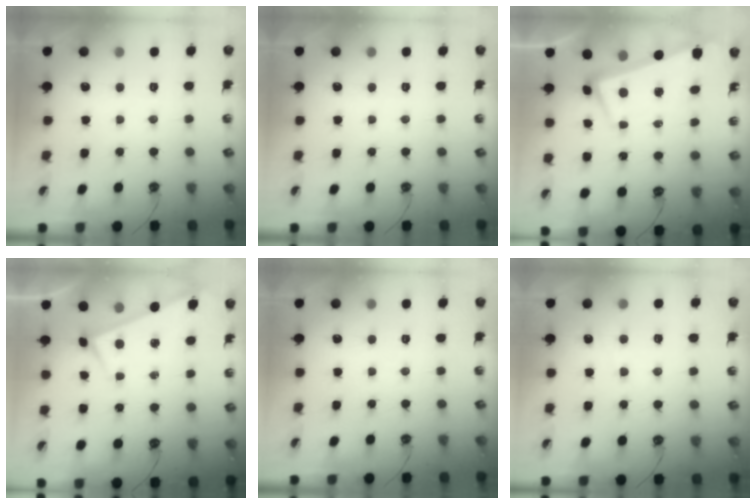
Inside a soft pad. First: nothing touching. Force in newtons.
{"total": 0.0}
{"total": 2.3, "press": 1.4, "slide": 1.8}
{"total": 3.2, "press": 3.1, "slide": 0.3}
{"total": 0.0}
{"total": 5.0, "press": 5.0, "slide": 0.3}